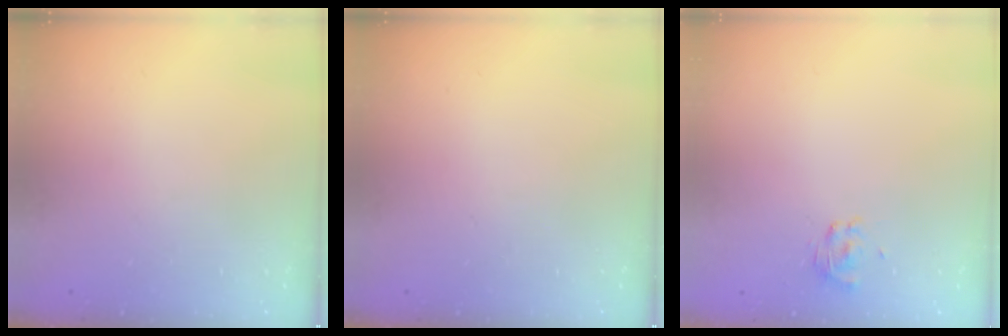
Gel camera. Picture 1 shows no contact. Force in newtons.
{"total": 0.0}
{"total": 2.0, "press": 1.9, "slide": 0.8}